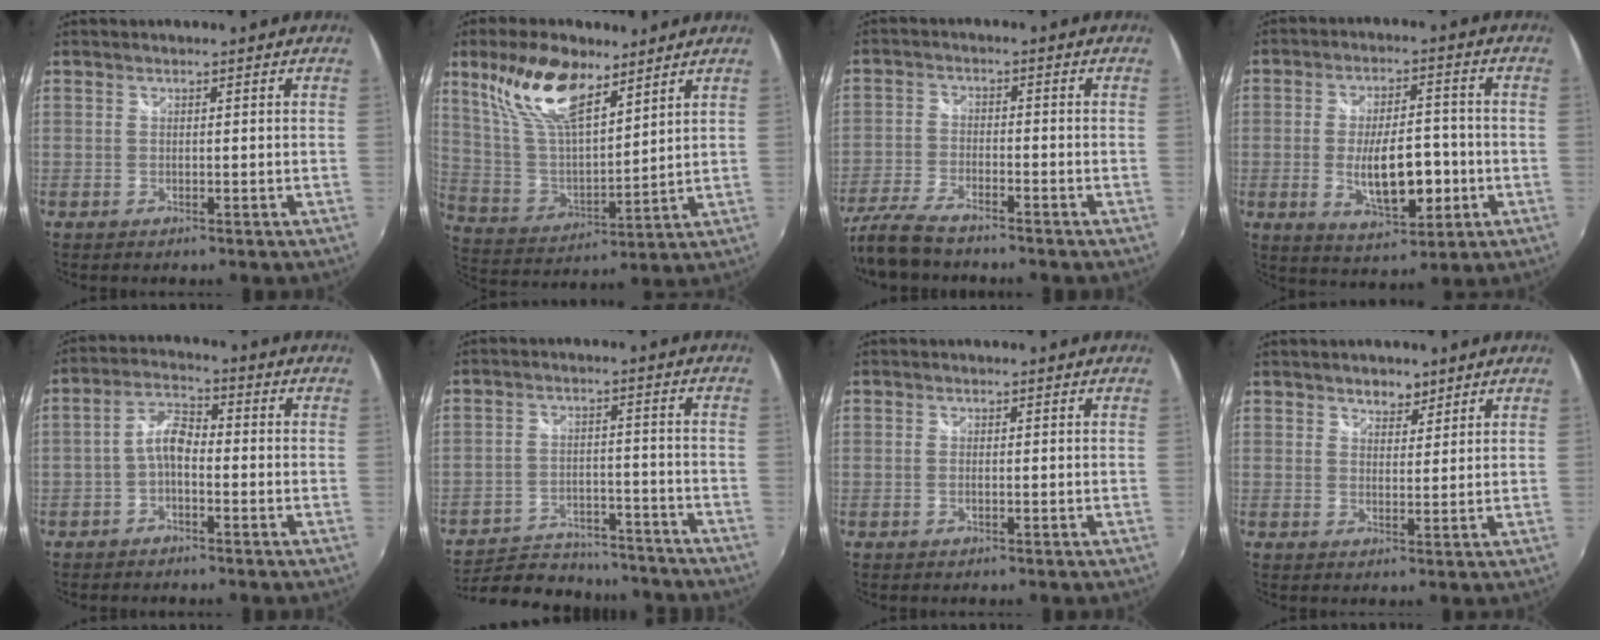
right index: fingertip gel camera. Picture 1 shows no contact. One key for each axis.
{"total": 16.2, "fx": 10.2, "fy": 6.6, "fz": 10.7, "tx": -0.214, "ty": 0.019, "tz": 0.205}
{"total": 9.5, "fx": -7.8, "fy": 2.6, "fz": 4.8, "tx": -0.121, "ty": -0.024, "tz": -0.151}
{"total": 11.8, "fx": -2.6, "fy": 4.9, "fz": 10.4, "tx": -0.184, "ty": -0.007, "tz": -0.028}
{"total": 4.9, "fx": -1.9, "fy": 2.3, "fz": 3.9, "tx": -0.080, "ty": 0.016, "tz": -0.037}
{"total": 21.4, "fx": -18.5, "fy": 7.8, "fz": 7.5, "tx": -0.162, "ty": 0.010, "tz": -0.247}
{"total": 0.8, "fx": -0.1, "fy": 0.3, "fz": 0.7, "tx": -0.016, "ty": -0.001, "tz": -0.005}
{"total": 3.1, "fx": 2.3, "fy": 1.8, "fz": 0.9, "tx": -0.008, "ty": 0.003, "tz": 0.036}